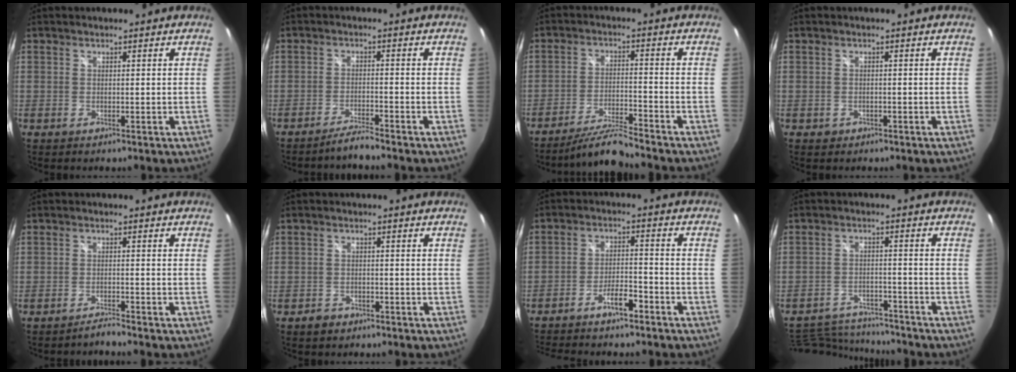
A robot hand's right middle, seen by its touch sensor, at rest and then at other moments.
{"total": 3.3, "force": [-3.1, -0.6, 0.9], "torque": [-0.034, -0.001, -0.061]}
{"total": 7.6, "force": [-7.0, -1.0, 2.6], "torque": [-0.068, 0.002, -0.129]}
{"total": 1.3, "force": [-0.6, 1.1, 0.3], "torque": [-0.007, -0.002, -0.007]}
{"total": 1.9, "force": [-1.8, -0.4, 0.2], "torque": [-0.009, -0.003, -0.036]}
{"total": 2.5, "force": [-1.7, 1.7, 0.5], "torque": [-0.015, 0.000, -0.027]}
{"total": 7.8, "force": [-6.4, 1.5, 4.1], "torque": [-0.087, 0.011, -0.107]}
{"total": 14.1, "force": [-12.8, 4.2, 4.1], "torque": [-0.109, 0.007, -0.192]}